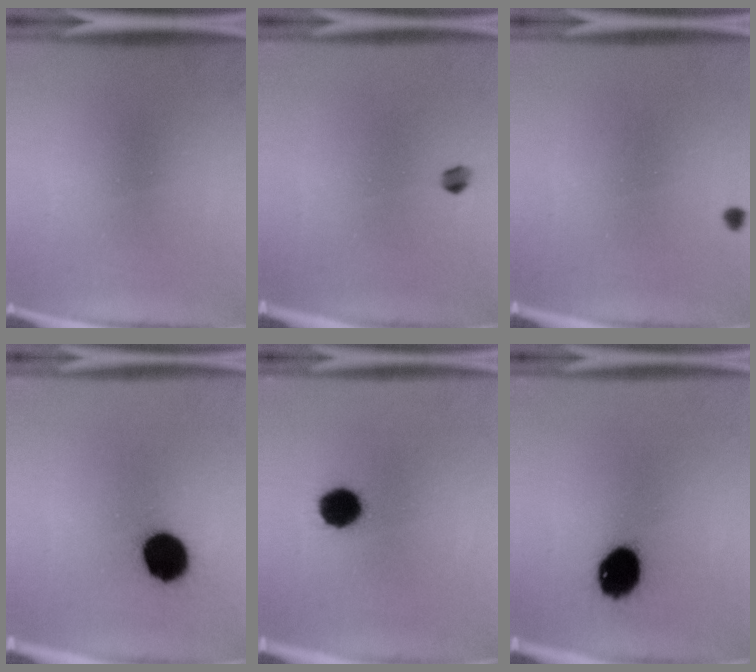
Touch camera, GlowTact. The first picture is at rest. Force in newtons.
{"total": 1.7}
{"total": 0.7}
{"total": 11.4}
{"total": 8.7}
{"total": 11.3}